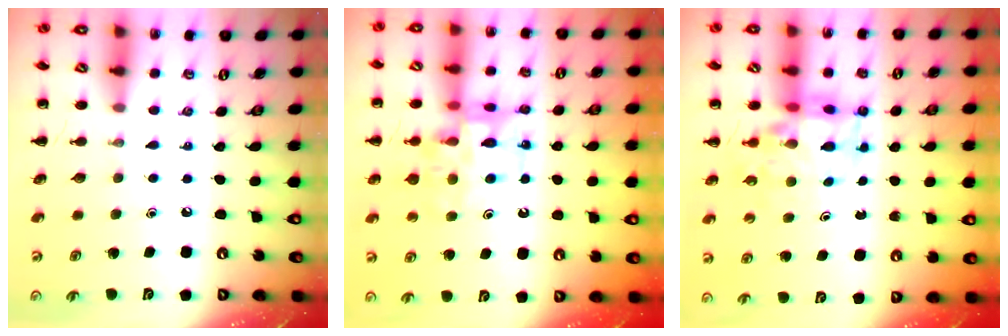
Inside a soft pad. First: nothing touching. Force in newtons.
{"total": 15.4, "press": 15.1, "slide": 3.2}
{"total": 11.8, "press": 11.2, "slide": 3.6}